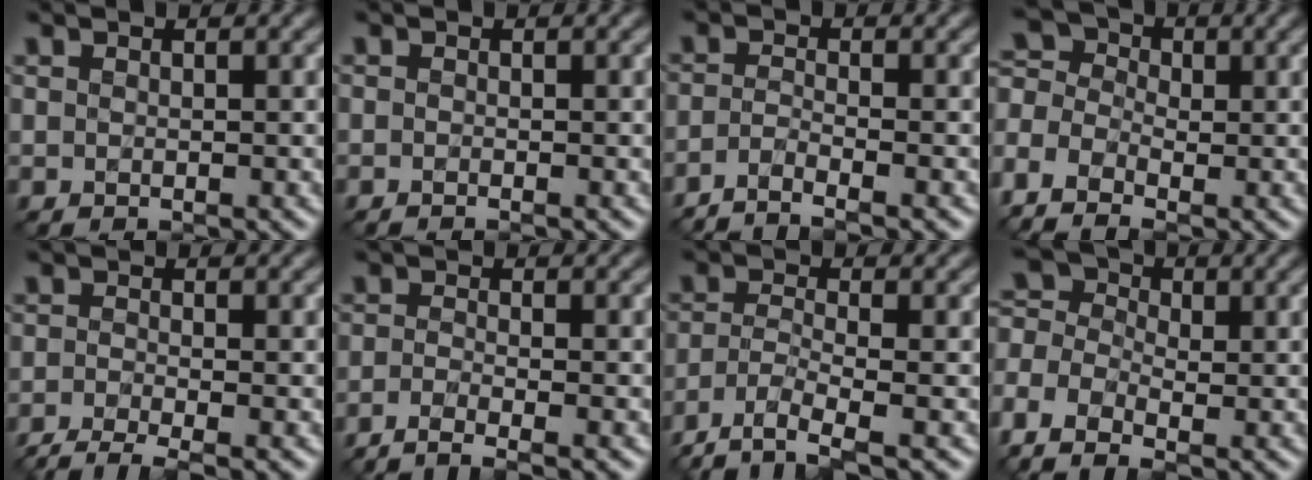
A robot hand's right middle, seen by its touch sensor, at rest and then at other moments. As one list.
[{"total": 0.5, "force": [-0.5, 0.0, 0.3], "torque": [-0.005, -0.008, -0.010]}, {"total": 2.8, "force": [-2.1, 0.5, 1.8], "torque": [-0.026, -0.005, -0.055]}, {"total": 7.1, "force": [-3.1, 4.4, 4.5], "torque": [-0.101, 0.001, -0.055]}, {"total": 3.6, "force": [-2.7, 0.7, 2.3], "torque": [-0.040, -0.008, -0.061]}, {"total": 3.4, "force": [-2.2, 0.8, 2.4], "torque": [-0.036, -0.007, -0.054]}, {"total": 4.5, "force": [-3.1, 1.1, 3.0], "torque": [-0.065, -0.011, -0.069]}, {"total": 7.1, "force": [-2.8, 4.2, 5.0], "torque": [-0.124, 0.000, -0.047]}]